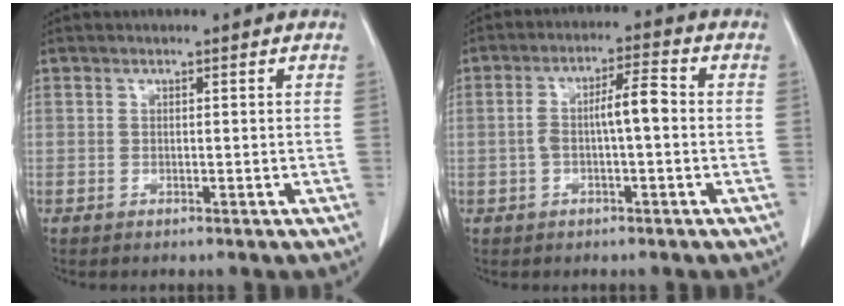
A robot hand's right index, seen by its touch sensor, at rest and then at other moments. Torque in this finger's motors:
{"motor_torque": [0.26, 0.07, 0.17, 0.04]}